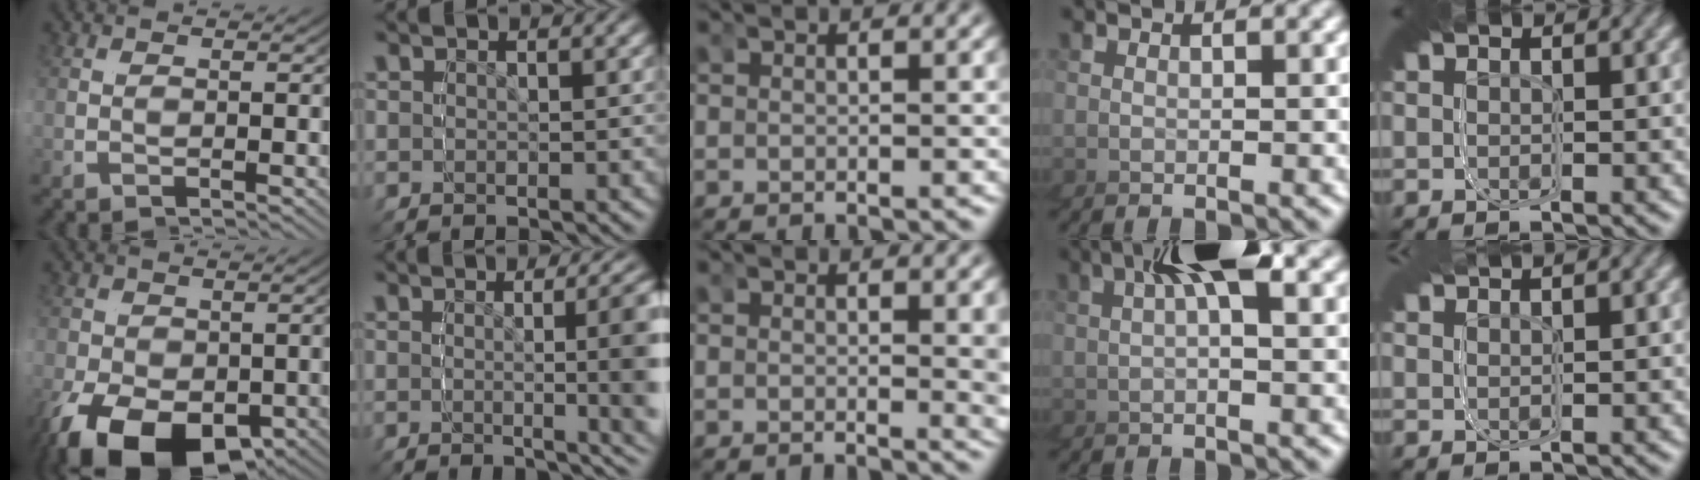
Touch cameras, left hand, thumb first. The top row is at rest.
{"thumb": {"total": 9.2, "force": [-3.1, 5.8, 6.5], "torque": [-0.134, -0.030, -0.037]}, "index": {"total": 2.7, "force": [0.0, -1.6, 2.2], "torque": [-0.009, 0.019, 0.000]}, "middle": {"total": 1.4, "force": [0.2, 0.1, 1.3], "torque": [-0.011, -0.008, 0.004]}, "ring": {"total": 5.2, "force": [1.6, 0.1, 5.0], "torque": [-0.106, 0.021, 0.019]}, "little": {"total": 1.5, "force": [1.0, 0.7, 0.8], "torque": [-0.033, 0.003, 0.016]}}